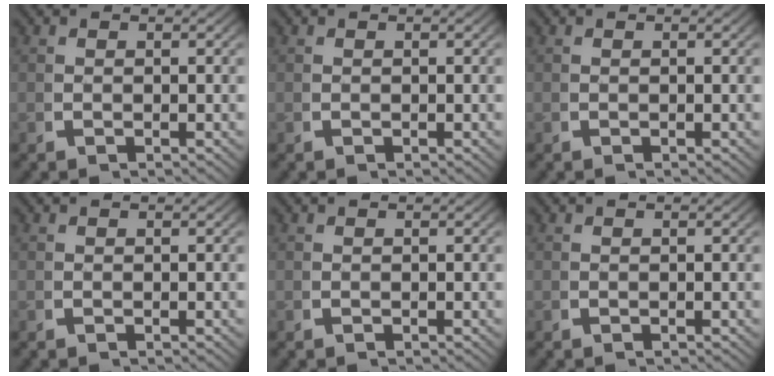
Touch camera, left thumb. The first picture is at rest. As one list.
[{"total": 0.0}, {"total": 0.0}, {"total": 0.0}, {"total": 0.0}, {"total": 0.0}]